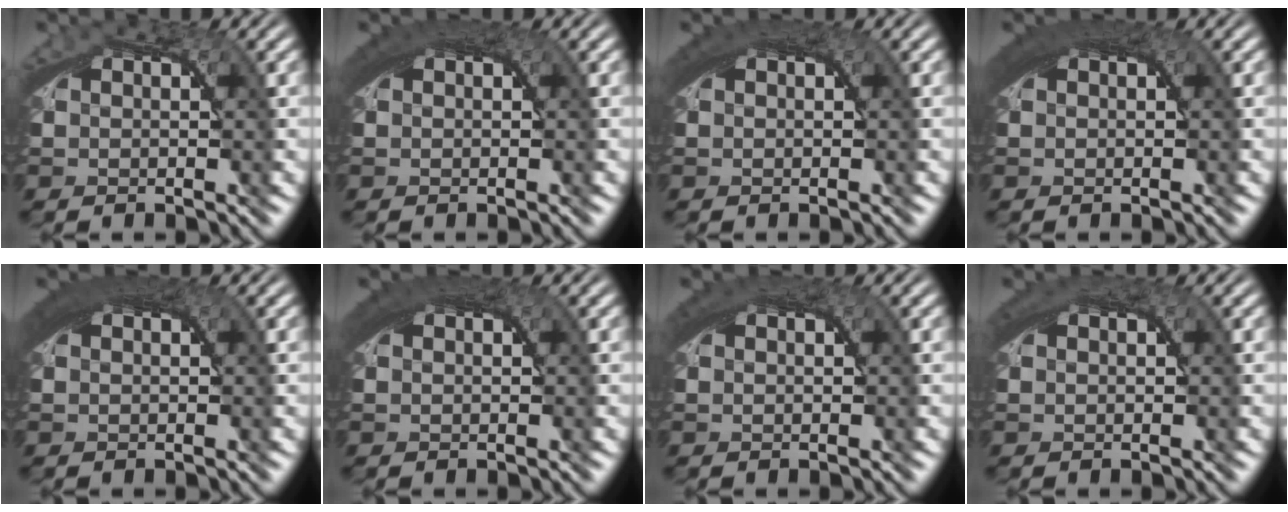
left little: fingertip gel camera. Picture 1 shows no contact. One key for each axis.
{"total": 3.4, "fx": 1.6, "fy": 1.2, "fz": 2.8, "tx": -0.040, "ty": 0.013, "tz": 0.021}
{"total": 3.3, "fx": 1.5, "fy": 1.2, "fz": 2.7, "tx": -0.040, "ty": 0.012, "tz": 0.020}
{"total": 4.1, "fx": 1.8, "fy": 1.4, "fz": 3.4, "tx": -0.047, "ty": 0.014, "tz": 0.023}
{"total": 4.2, "fx": 1.8, "fy": 1.4, "fz": 3.5, "tx": -0.048, "ty": 0.014, "tz": 0.023}
{"total": 3.7, "fx": 1.7, "fy": 1.3, "fz": 3.0, "tx": -0.042, "ty": 0.014, "tz": 0.022}
{"total": 3.0, "fx": 1.5, "fy": 1.0, "fz": 2.4, "tx": -0.037, "ty": 0.012, "tz": 0.019}
{"total": 2.6, "fx": 1.4, "fy": 1.0, "fz": 2.0, "tx": -0.033, "ty": 0.012, "tz": 0.018}